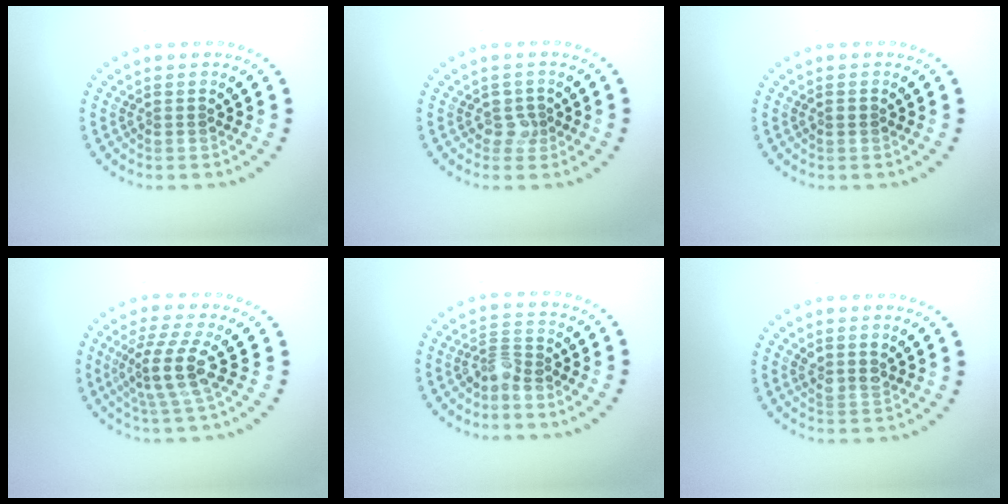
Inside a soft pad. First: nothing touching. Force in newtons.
{"total": 1.5, "press": 1.2, "slide": 0.9}
{"total": 0.5, "press": 0.5, "slide": 0.2}
{"total": 3.6, "press": 2.8, "slide": 2.4}
{"total": 2.0, "press": 1.5, "slide": 1.4}
{"total": 1.7, "press": 1.5, "slide": 0.8}